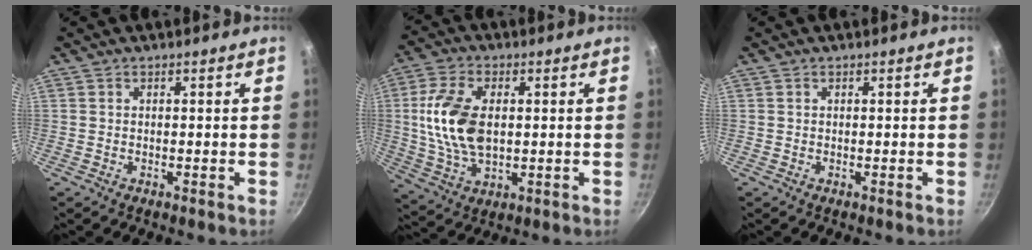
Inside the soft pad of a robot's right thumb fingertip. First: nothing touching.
{"total": 13.5, "force": [1.2, 7.9, 10.8], "torque": [-0.204, 0.000, 0.023]}
{"total": 0.0}